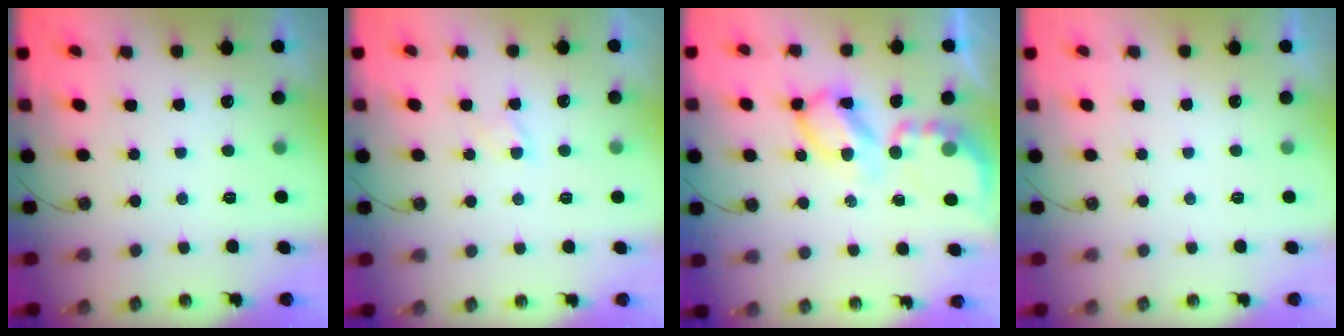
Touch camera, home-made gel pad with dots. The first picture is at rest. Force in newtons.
{"total": 2.3, "press": 2.2, "slide": 0.3}
{"total": 10.4, "press": 10.4, "slide": 0.9}
{"total": 0.0}